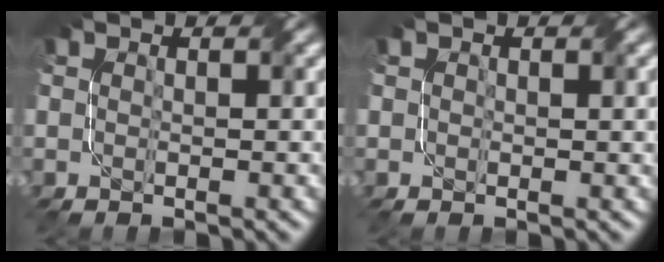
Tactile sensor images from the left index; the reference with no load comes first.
{"total": 1.2, "force": [0.5, 0.7, 0.7], "torque": [-0.009, 0.000, 0.011]}